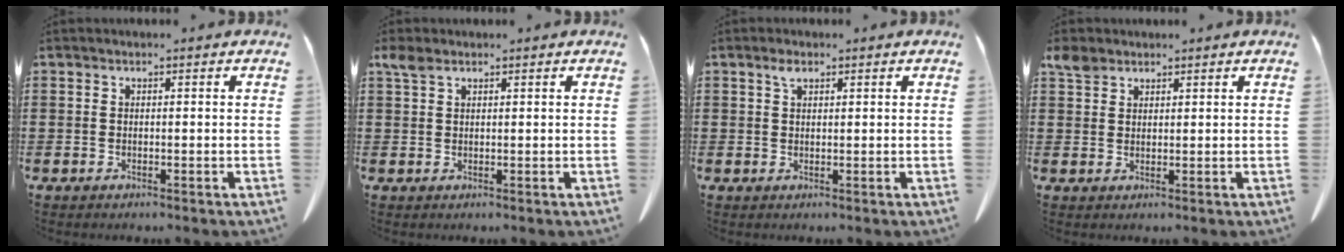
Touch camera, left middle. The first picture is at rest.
{"total": 2.2, "force": [1.4, 1.0, 1.5], "torque": [-0.035, 0.004, 0.026]}
{"total": 1.7, "force": [0.9, 0.8, 1.1], "torque": [-0.019, 0.001, 0.015]}
{"total": 2.9, "force": [2.2, 1.5, 1.1], "torque": [-0.029, 0.003, 0.043]}